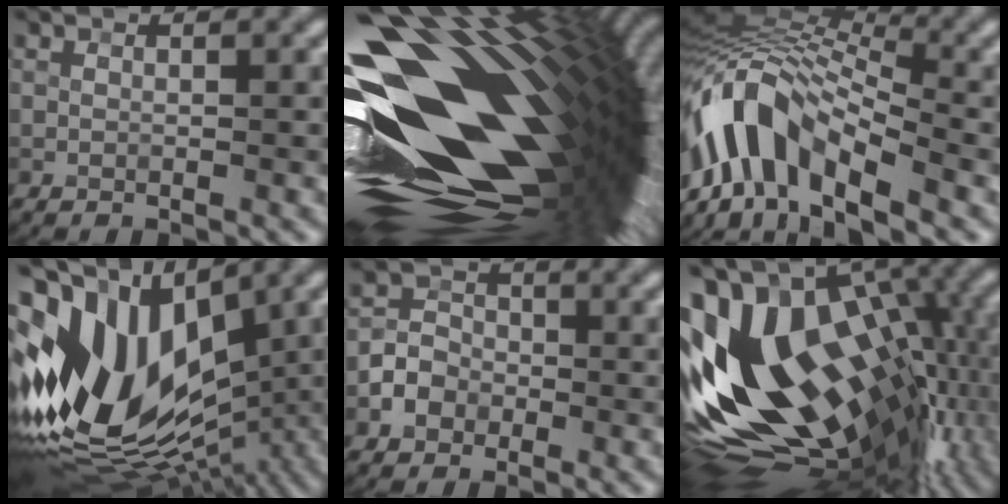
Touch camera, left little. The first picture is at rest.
{"total": 20.0, "force": [-0.5, 9.5, 17.6], "torque": [-0.299, -0.007, -0.001]}
{"total": 10.0, "force": [-5.0, 4.5, 7.4], "torque": [-0.133, 0.022, -0.106]}
{"total": 16.4, "force": [0.3, 10.5, 12.6], "torque": [-0.259, 0.002, 0.003]}
{"total": 2.3, "force": [-1.4, 1.7, 0.1], "torque": [0.001, 0.006, -0.030]}
{"total": 19.3, "force": [1.5, 10.3, 16.2], "torque": [-0.319, -0.029, 0.024]}